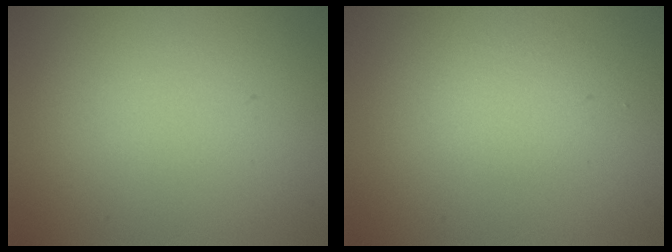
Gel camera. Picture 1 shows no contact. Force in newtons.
{"total": 1.3, "press": 1.3, "slide": 0.1}